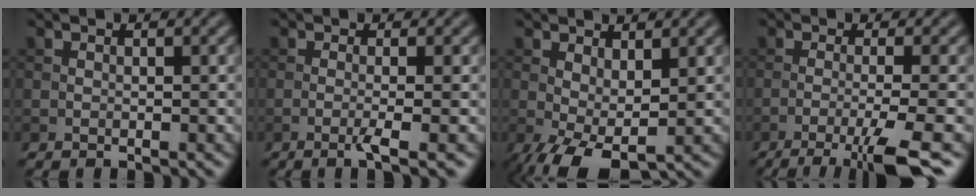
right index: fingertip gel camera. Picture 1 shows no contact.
{"total": 2.6, "force": [-0.7, 0.5, 2.4], "torque": [-0.037, -0.003, -0.019]}
{"total": 4.7, "force": [-0.8, 2.0, 4.2], "torque": [-0.089, -0.005, -0.012]}
{"total": 5.9, "force": [-3.0, 0.9, 5.0], "torque": [-0.070, -0.002, -0.061]}